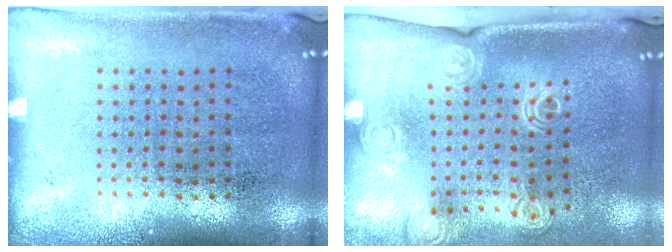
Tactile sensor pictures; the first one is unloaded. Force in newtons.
{"total": 1.8, "press": 1.5, "slide": 1.1}